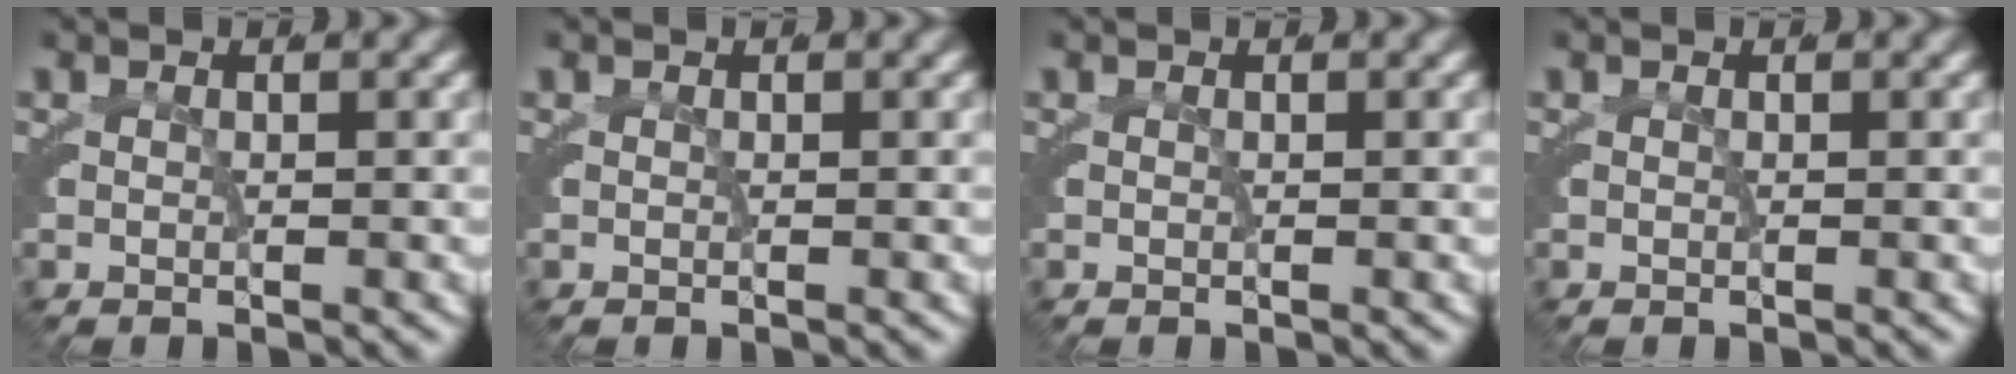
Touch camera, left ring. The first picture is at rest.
{"total": 0.0}
{"total": 0.0}
{"total": 0.0}